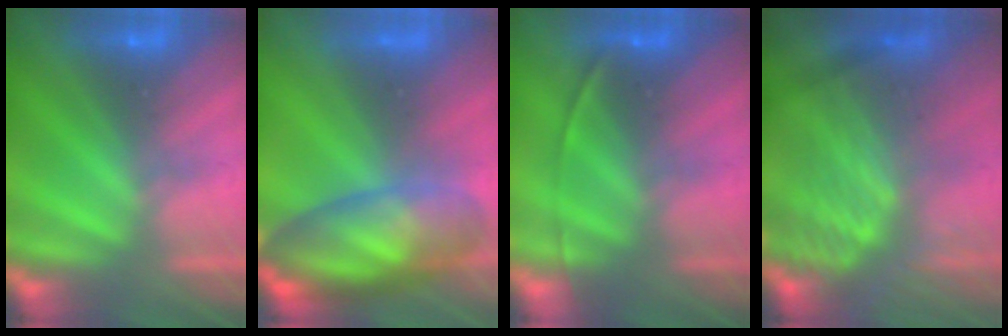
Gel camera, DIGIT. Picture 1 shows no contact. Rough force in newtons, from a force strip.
{"total": 10.3}
{"total": 1.8}
{"total": 3.7}